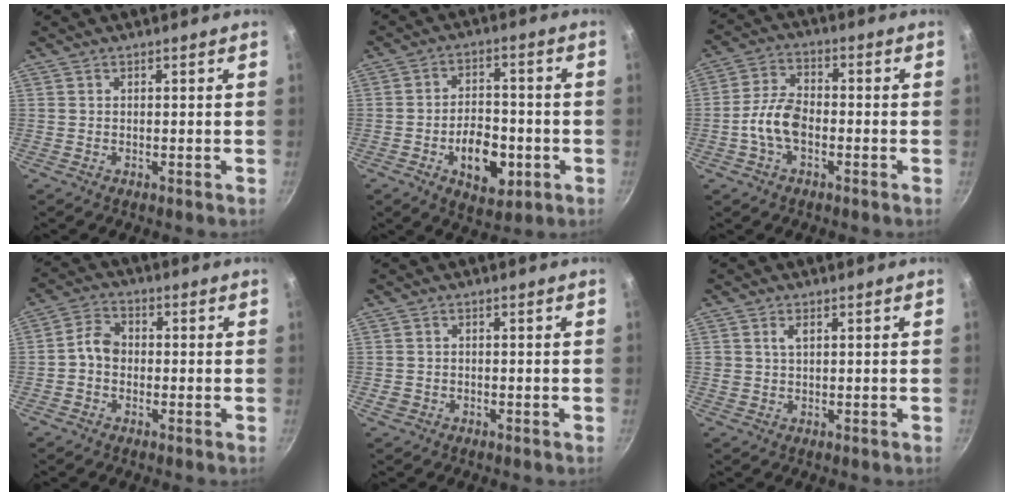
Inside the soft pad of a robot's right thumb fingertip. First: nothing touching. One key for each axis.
{"total": 11.3, "fx": -3.6, "fy": 6.6, "fz": 8.4, "tx": -0.104, "ty": 0.016, "tz": -0.053}
{"total": 7.9, "fx": -2.1, "fy": 4.6, "fz": 6.0, "tx": -0.109, "ty": 0.032, "tz": -0.049}
{"total": 5.0, "fx": -0.7, "fy": 4.0, "fz": 3.0, "tx": -0.036, "ty": 0.022, "tz": -0.027}
{"total": 1.6, "fx": -0.7, "fy": 1.3, "fz": 0.7, "tx": -0.016, "ty": 0.007, "tz": -0.009}
{"total": 2.0, "fx": 0.7, "fy": 1.3, "fz": 1.4, "tx": -0.019, "ty": 0.001, "tz": 0.015}